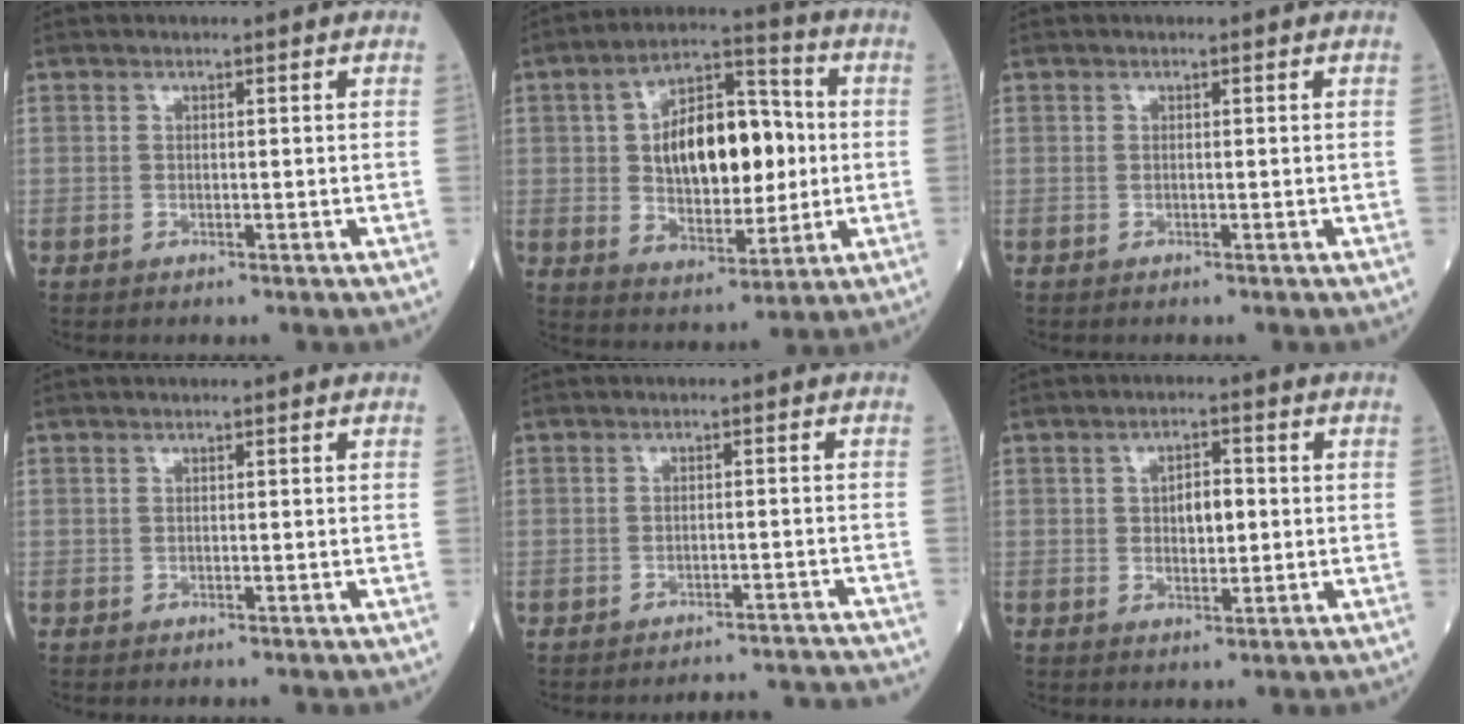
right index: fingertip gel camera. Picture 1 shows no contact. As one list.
[{"total": 15.3, "force": [1.3, 7.6, 13.2], "torque": [-0.224, 0.026, 0.028]}, {"total": 0.0}, {"total": 0.0}, {"total": 7.9, "force": [-7.9, 0.0, -0.2], "torque": [0.009, 0.011, -0.086]}, {"total": 4.1, "force": [0.4, 1.9, 3.6], "torque": [-0.057, 0.003, 0.012]}]